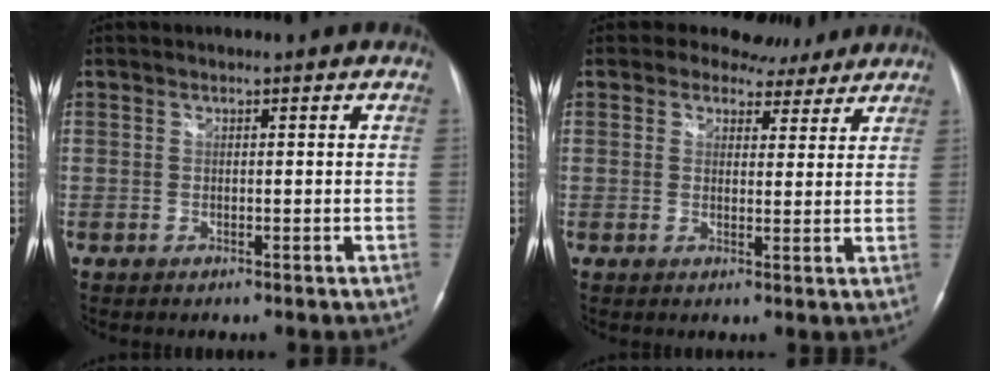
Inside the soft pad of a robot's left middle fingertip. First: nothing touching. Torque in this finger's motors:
{"motor_torque": [0.47, -0.45, 0.02, 0.02]}